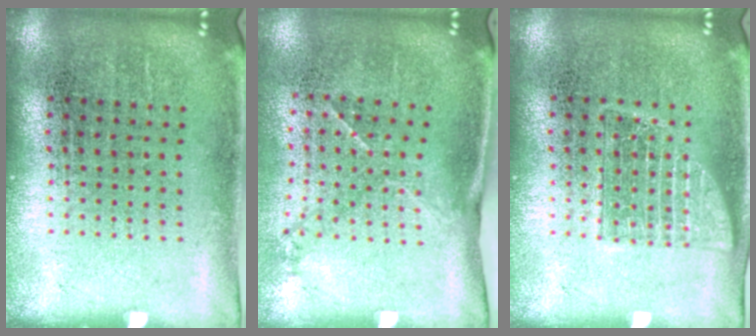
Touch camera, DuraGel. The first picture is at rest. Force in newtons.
{"total": 1.5, "press": 1.0, "slide": 1.1}
{"total": 1.0, "press": 1.0, "slide": 0.3}